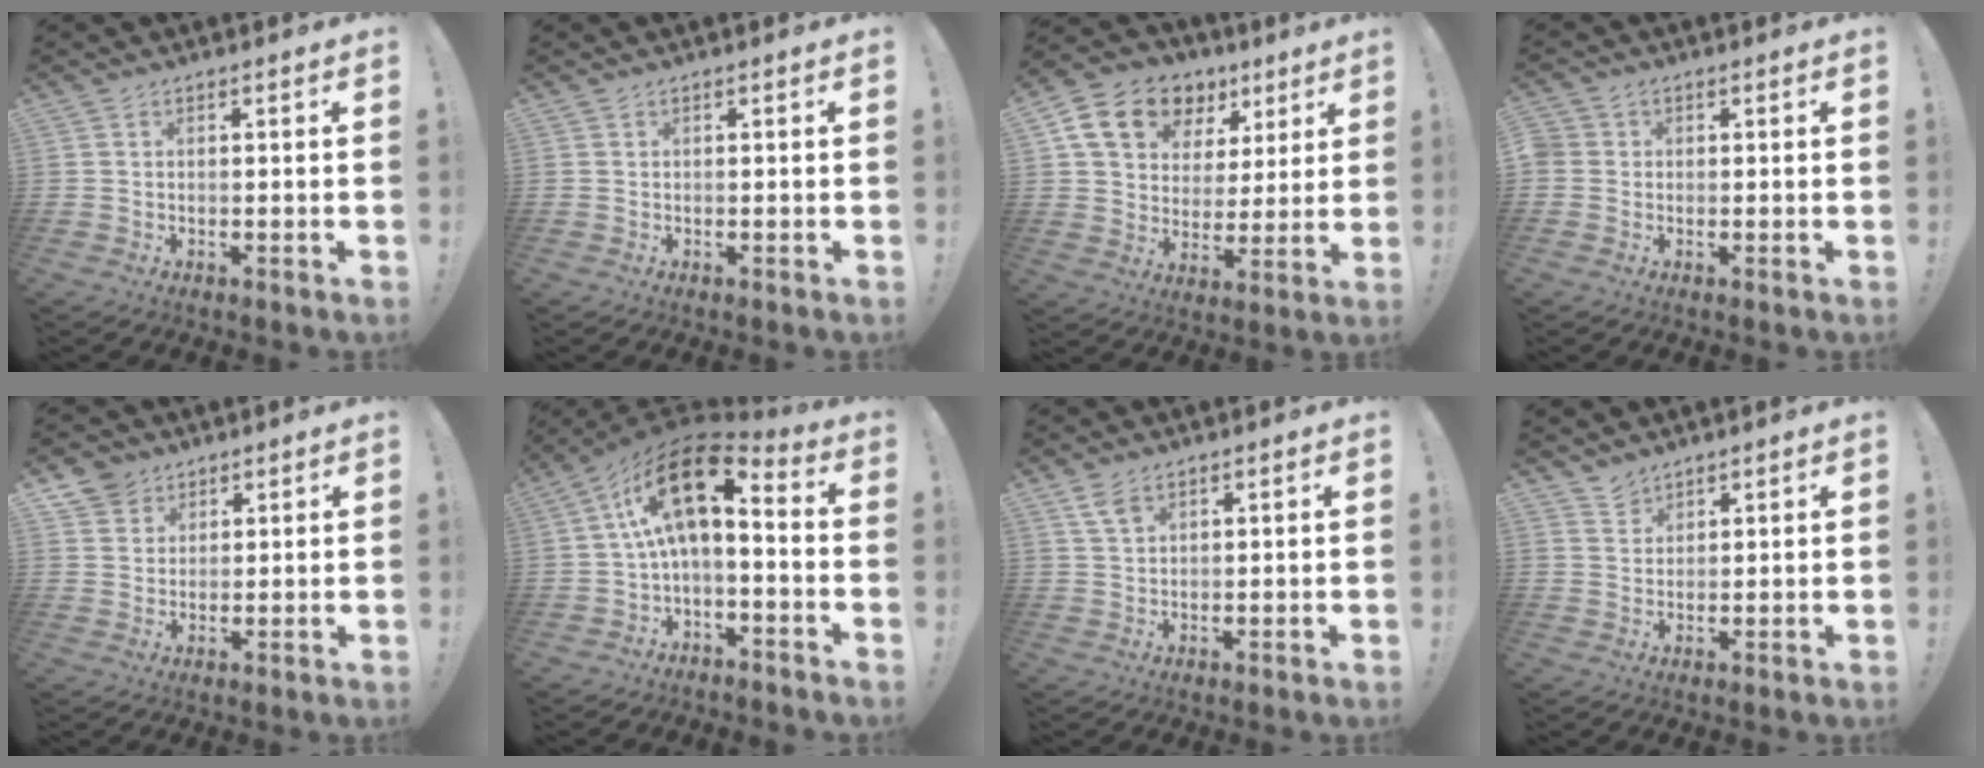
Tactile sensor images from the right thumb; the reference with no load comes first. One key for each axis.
{"total": 0.0}
{"total": 16.2, "fx": 8.6, "fy": 11.5, "fz": 7.5, "tx": -0.119, "ty": -0.036, "tz": 0.167}
{"total": 2.2, "fx": 0.1, "fy": 2.0, "fz": 0.9, "tx": -0.018, "ty": 0.007, "tz": 0.004}
{"total": 5.6, "fx": 3.8, "fy": 4.1, "fz": 0.3, "tx": -0.005, "ty": -0.024, "tz": 0.073}
{"total": 16.1, "fx": 3.4, "fy": 6.7, "fz": 14.3, "tx": -0.248, "ty": -0.011, "tz": 0.061}
{"total": 4.0, "fx": 2.6, "fy": 2.1, "fz": 2.4, "tx": -0.040, "ty": -0.008, "tz": 0.047}
{"total": 3.3, "fx": 3.0, "fy": 1.3, "fz": 0.2, "tx": 0.001, "ty": -0.022, "tz": 0.056}